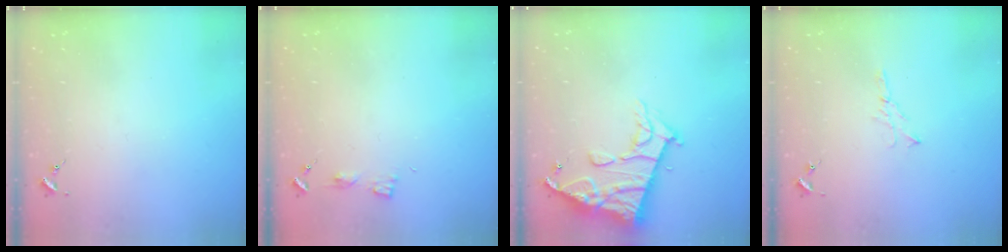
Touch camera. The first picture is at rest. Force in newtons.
{"total": 4.3, "press": 4.3, "slide": 0.5}
{"total": 14.5, "press": 14.5, "slide": 1.2}
{"total": 3.9, "press": 3.9, "slide": 0.4}